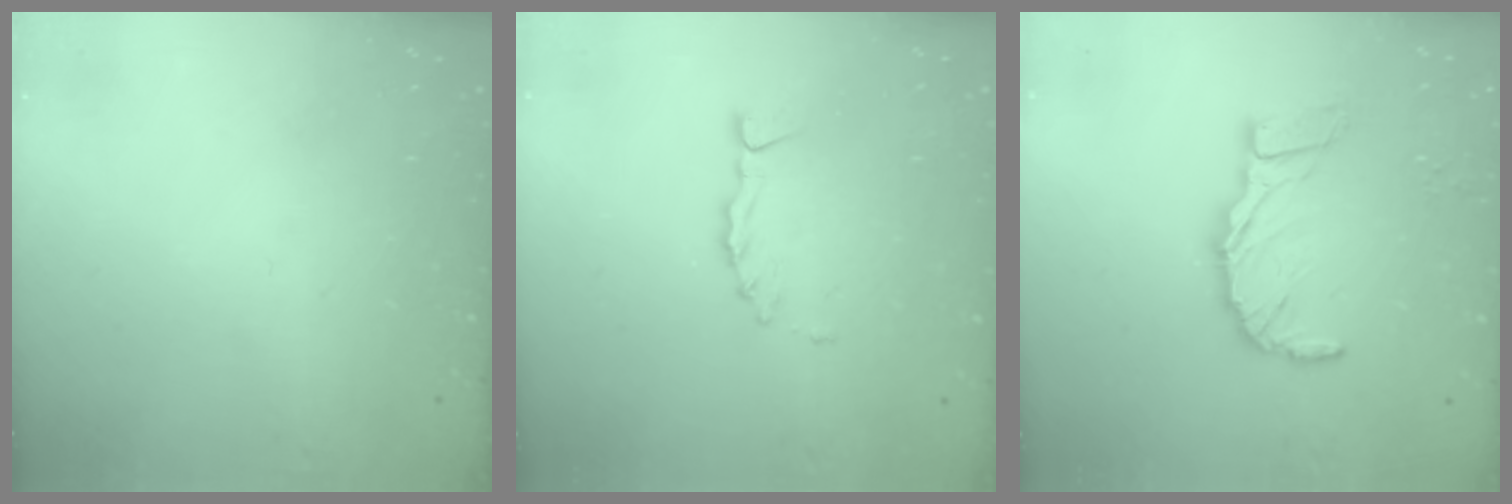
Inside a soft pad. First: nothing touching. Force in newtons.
{"total": 1.7, "press": 1.6, "slide": 0.2}
{"total": 11.0, "press": 10.9, "slide": 1.5}